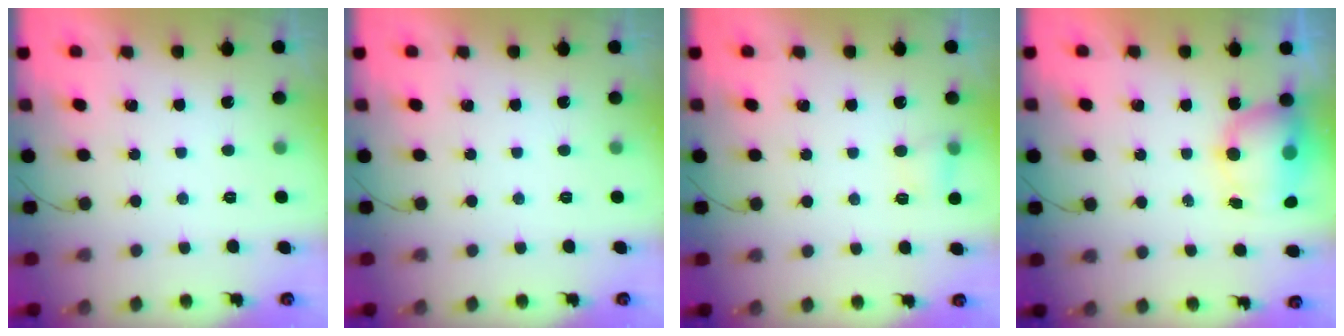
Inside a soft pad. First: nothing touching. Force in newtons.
{"total": 0.0}
{"total": 4.1, "press": 3.9, "slide": 1.3}
{"total": 7.5, "press": 7.4, "slide": 1.6}